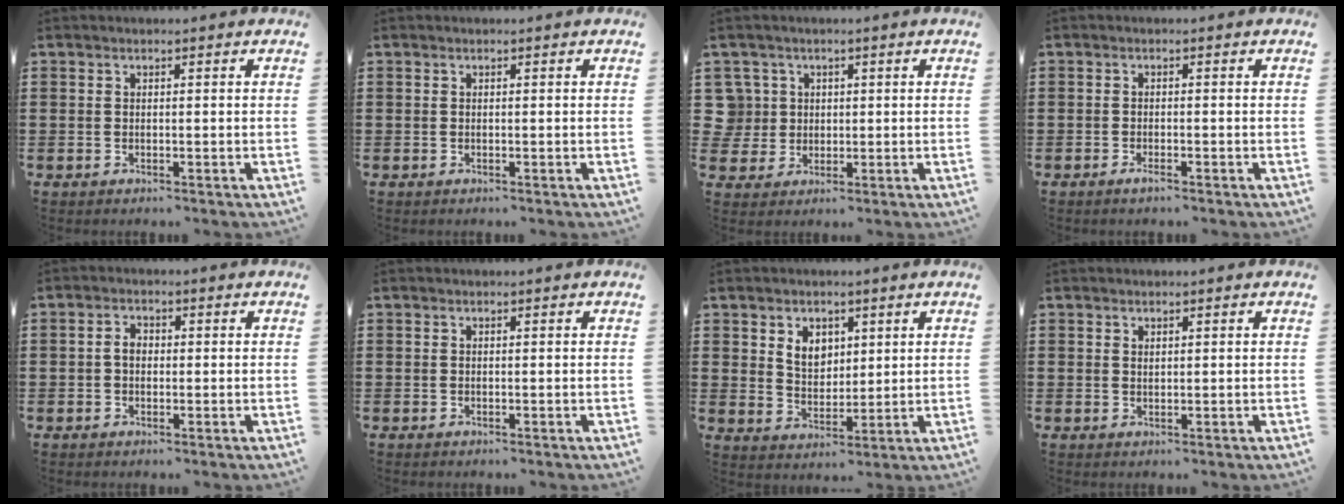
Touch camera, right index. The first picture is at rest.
{"total": 0.0}
{"total": 4.7, "force": [0.8, 4.6, 0.6], "torque": [-0.049, 0.010, 0.010]}
{"total": 0.9, "force": [-0.7, 0.1, 0.5], "torque": [-0.012, -0.006, -0.012]}
{"total": 2.1, "force": [-0.1, 1.4, 1.6], "torque": [-0.031, 0.006, -0.003]}
{"total": 0.0}
{"total": 4.8, "force": [2.1, 3.7, 2.2], "torque": [-0.050, 0.009, 0.036]}
{"total": 0.8, "force": [0.6, 0.4, 0.2], "torque": [-0.004, 0.002, 0.012]}